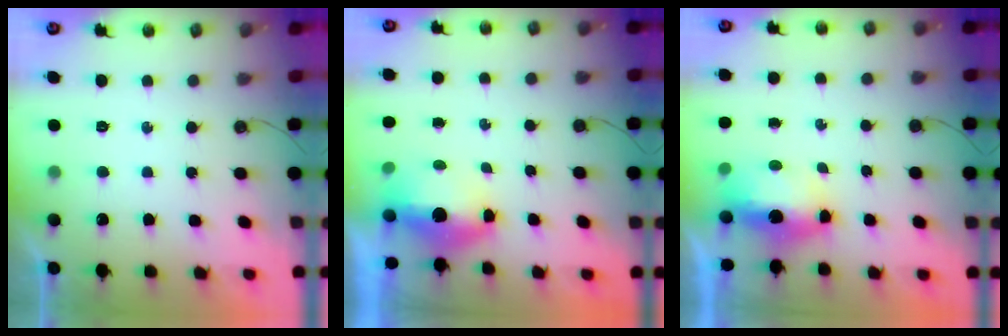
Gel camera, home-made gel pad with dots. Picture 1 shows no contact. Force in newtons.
{"total": 6.1, "press": 5.7, "slide": 2.1}
{"total": 8.3, "press": 7.1, "slide": 4.2}